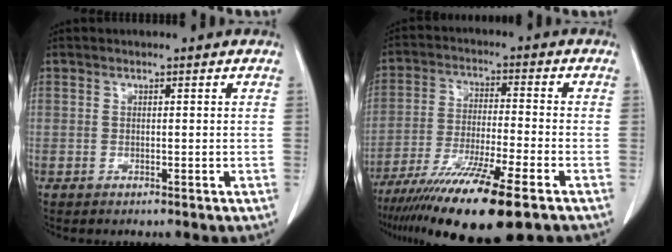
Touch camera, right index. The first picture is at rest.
{"total": 15.3, "force": [-10.3, 0.6, 11.3], "torque": [-0.205, -0.044, -0.178]}